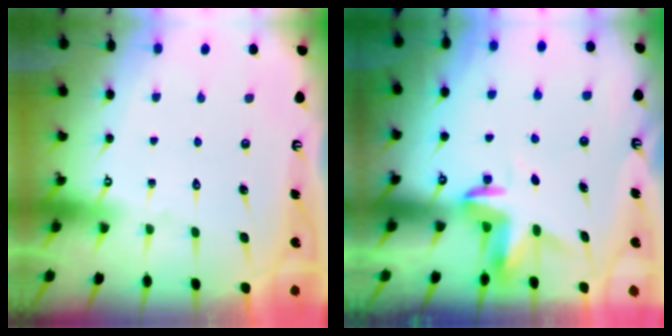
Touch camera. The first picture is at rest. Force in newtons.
{"total": 3.5, "press": 3.5, "slide": 0.2}